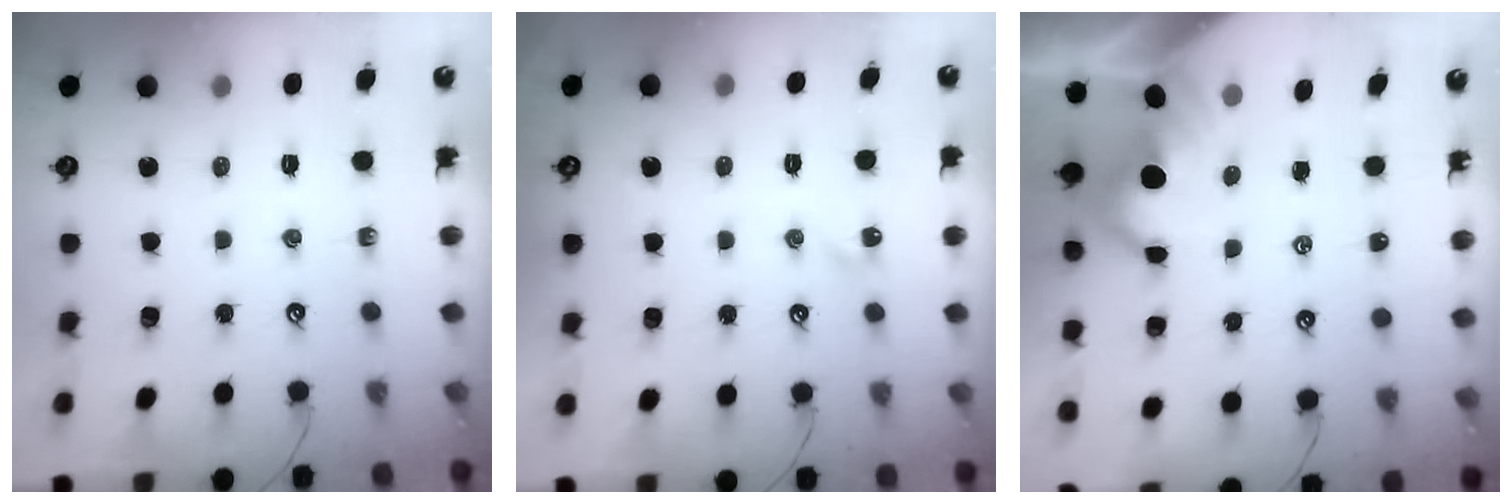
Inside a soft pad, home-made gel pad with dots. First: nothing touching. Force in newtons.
{"total": 2.9, "press": 2.8, "slide": 0.5}
{"total": 7.7, "press": 7.6, "slide": 1.1}